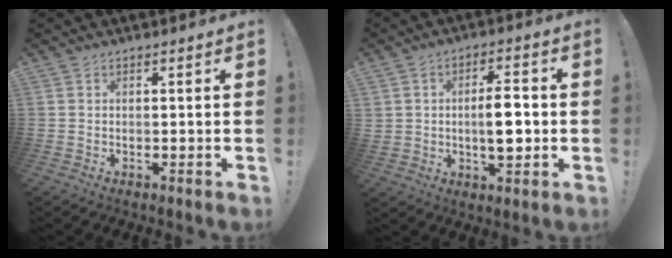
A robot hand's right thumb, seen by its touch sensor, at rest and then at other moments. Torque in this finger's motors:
{"motor_torque": [3.55, 1.46, 0.85, -1.16, 0.12]}